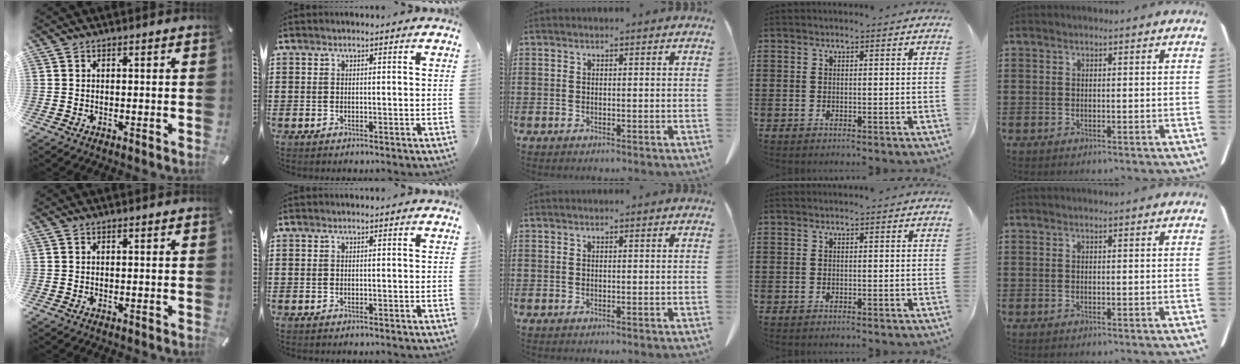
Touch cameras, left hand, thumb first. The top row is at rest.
{}